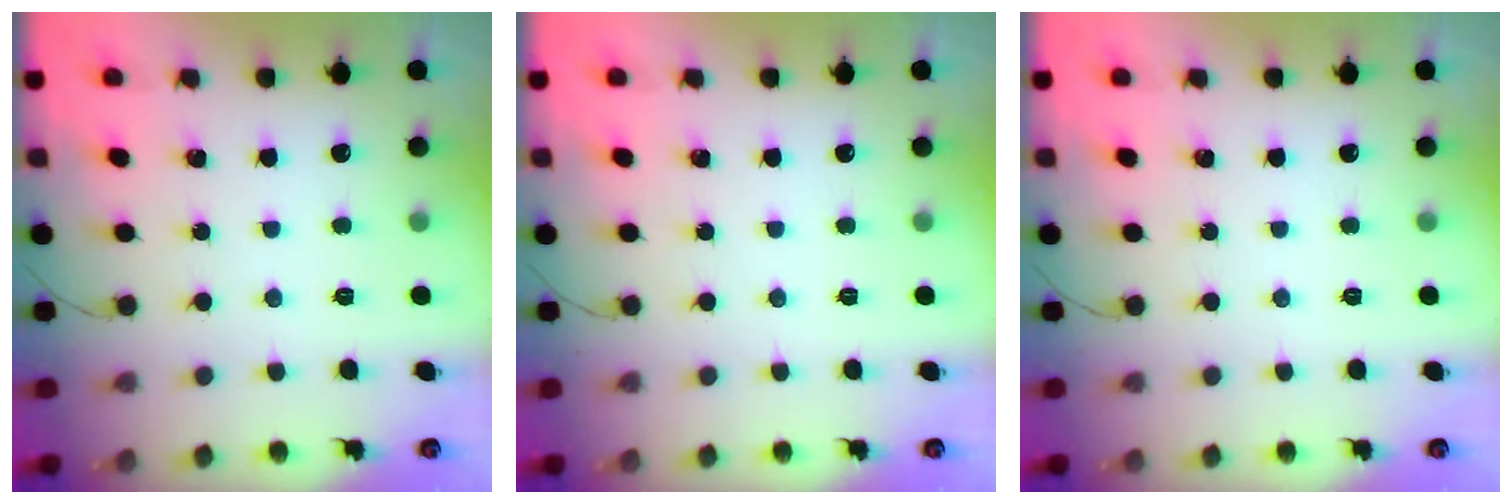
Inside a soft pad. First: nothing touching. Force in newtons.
{"total": 0.0}
{"total": 0.0}